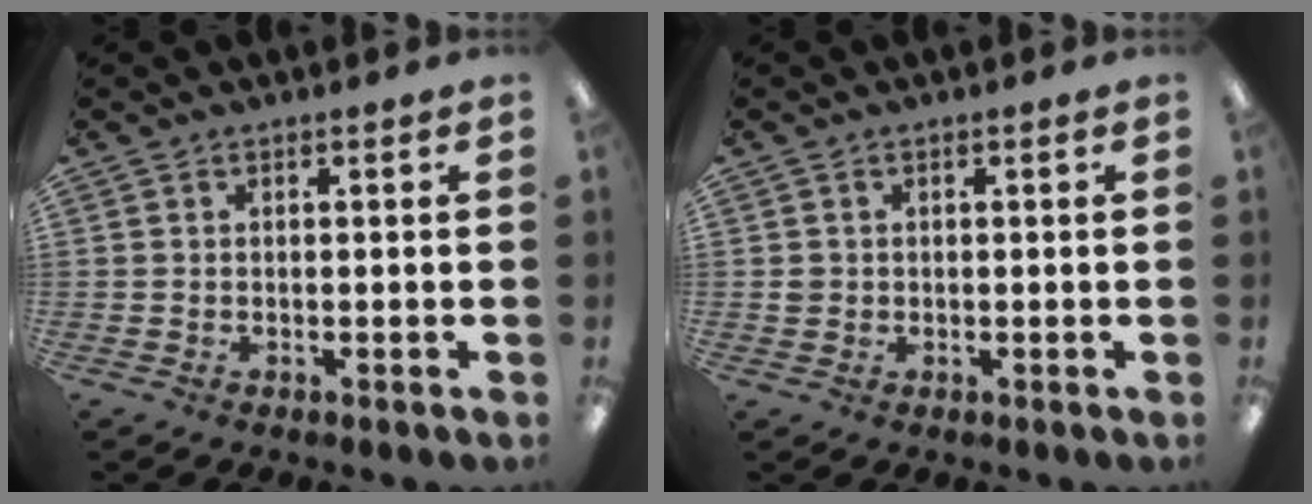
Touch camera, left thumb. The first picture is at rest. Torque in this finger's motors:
{"motor_torque": [0.07, 0.09, -0.20, 0.06, 0.00]}